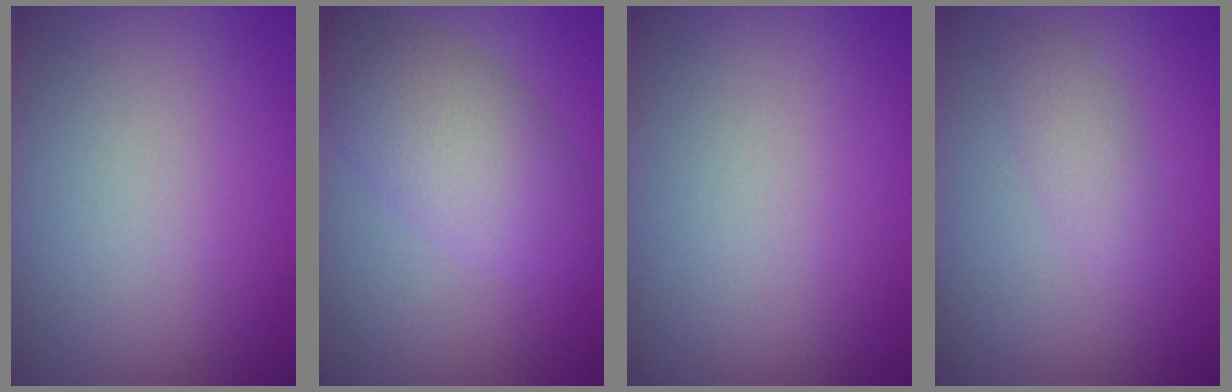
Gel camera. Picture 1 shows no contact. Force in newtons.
{"total": 5.2, "press": 5.2, "slide": 0.2}
{"total": 0.0}
{"total": 1.6, "press": 1.6, "slide": 0.1}